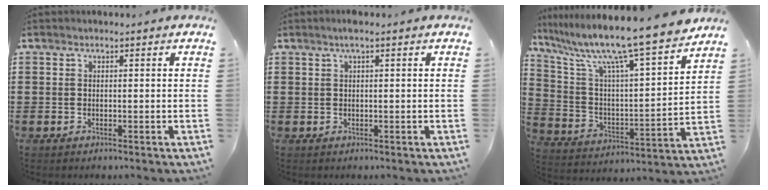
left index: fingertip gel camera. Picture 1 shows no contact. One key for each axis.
{"total": 1.3, "fx": 0.6, "fy": 0.1, "fz": 1.2, "tx": -0.023, "ty": 0.002, "tz": 0.010}
{"total": 11.6, "fx": 9.8, "fy": -0.4, "fz": 6.2, "tx": -0.158, "ty": -0.074, "tz": 0.157}